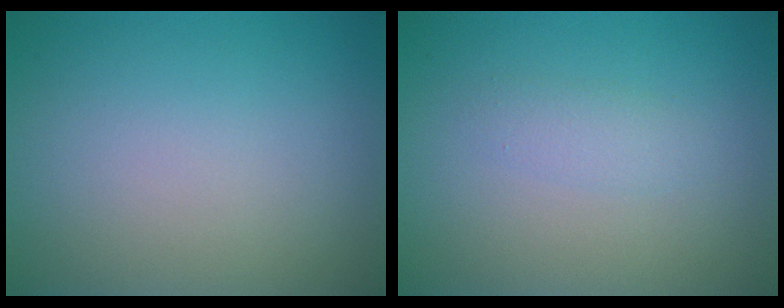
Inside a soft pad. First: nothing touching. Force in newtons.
{"total": 1.3, "press": 1.3, "slide": 0.1}